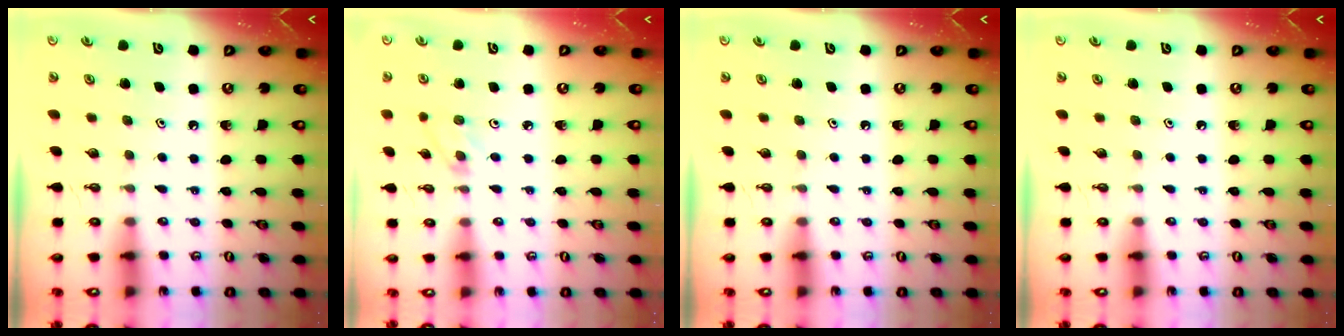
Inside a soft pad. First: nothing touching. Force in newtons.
{"total": 1.9, "press": 1.9, "slide": 0.3}
{"total": 0.0}
{"total": 0.0}